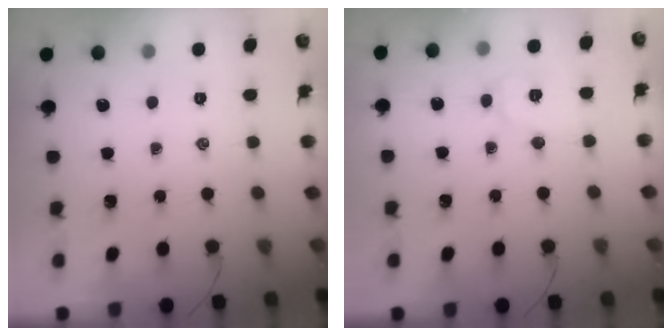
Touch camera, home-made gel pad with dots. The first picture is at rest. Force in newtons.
{"total": 6.9, "press": 6.9, "slide": 0.4}